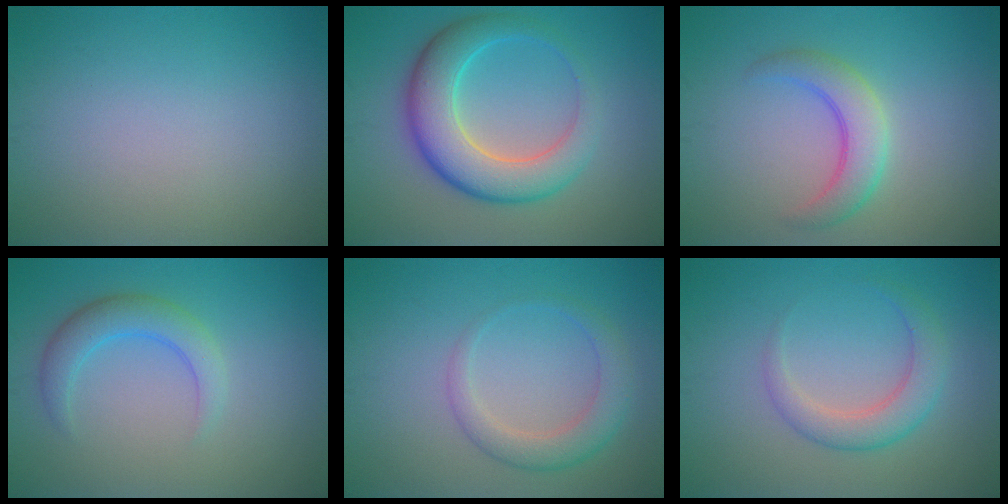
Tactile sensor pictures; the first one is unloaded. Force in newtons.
{"total": 7.2, "press": 7.2, "slide": 0.2}
{"total": 3.8, "press": 3.8, "slide": 0.1}
{"total": 3.2, "press": 3.2, "slide": 0.2}
{"total": 3.1, "press": 3.1, "slide": 0.2}
{"total": 3.2, "press": 3.2, "slide": 0.3}